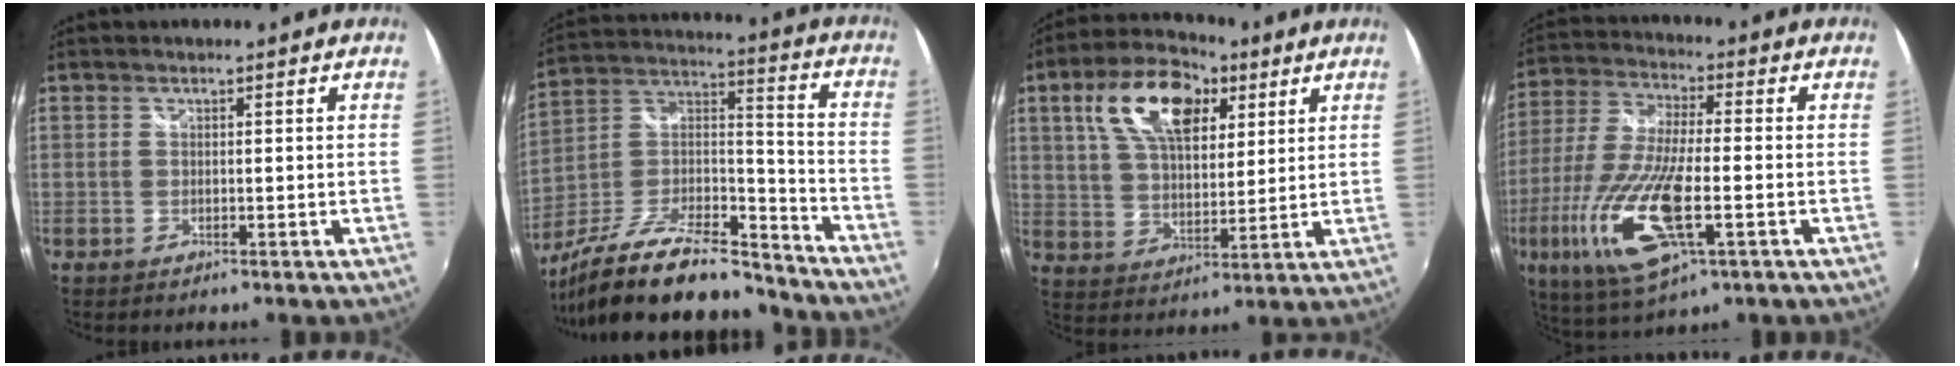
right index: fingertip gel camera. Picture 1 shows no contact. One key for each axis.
{"total": 25.6, "fx": -19.1, "fy": 8.9, "fz": 14.5, "tx": -0.271, "ty": 0.000, "tz": -0.305}
{"total": 15.7, "fx": 7.0, "fy": 8.4, "fz": 11.3, "tx": -0.211, "ty": 0.027, "tz": 0.120}
{"total": 18.7, "fx": -5.9, "fy": 5.8, "fz": 16.8, "tx": -0.357, "ty": -0.031, "tz": -0.112}